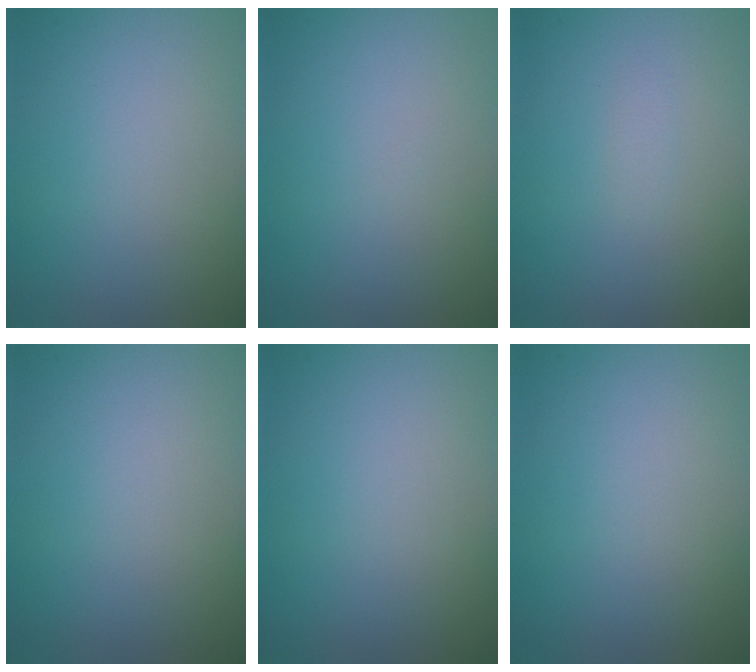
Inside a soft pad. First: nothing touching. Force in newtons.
{"total": 0.0}
{"total": 0.5, "press": 0.5, "slide": 0.0}
{"total": 0.0}
{"total": 0.0}
{"total": 0.0}